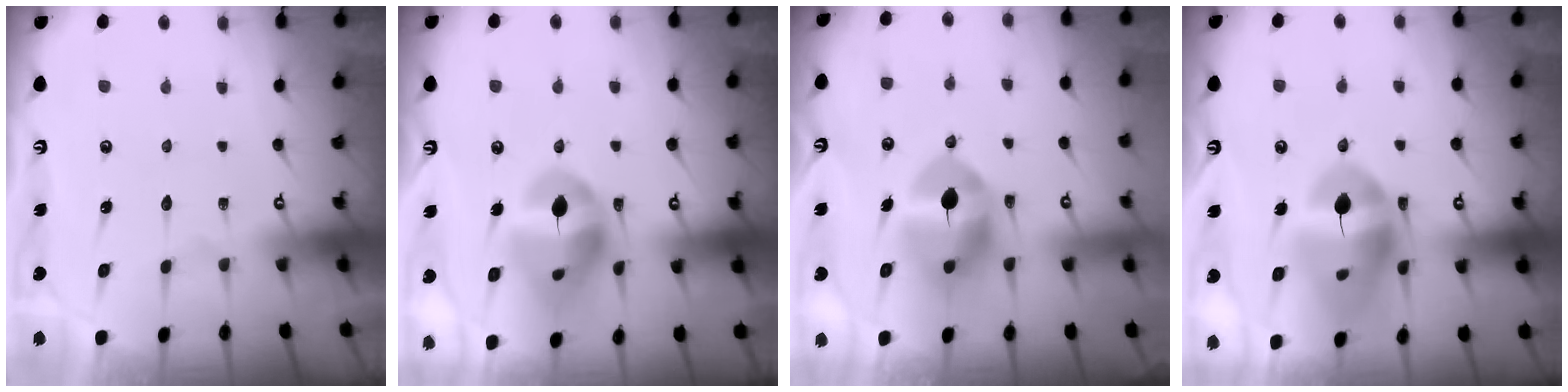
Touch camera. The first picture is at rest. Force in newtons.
{"total": 15.4, "press": 15.3, "slide": 2.1}
{"total": 13.3, "press": 13.2, "slide": 1.5}
{"total": 17.1, "press": 16.9, "slide": 2.2}